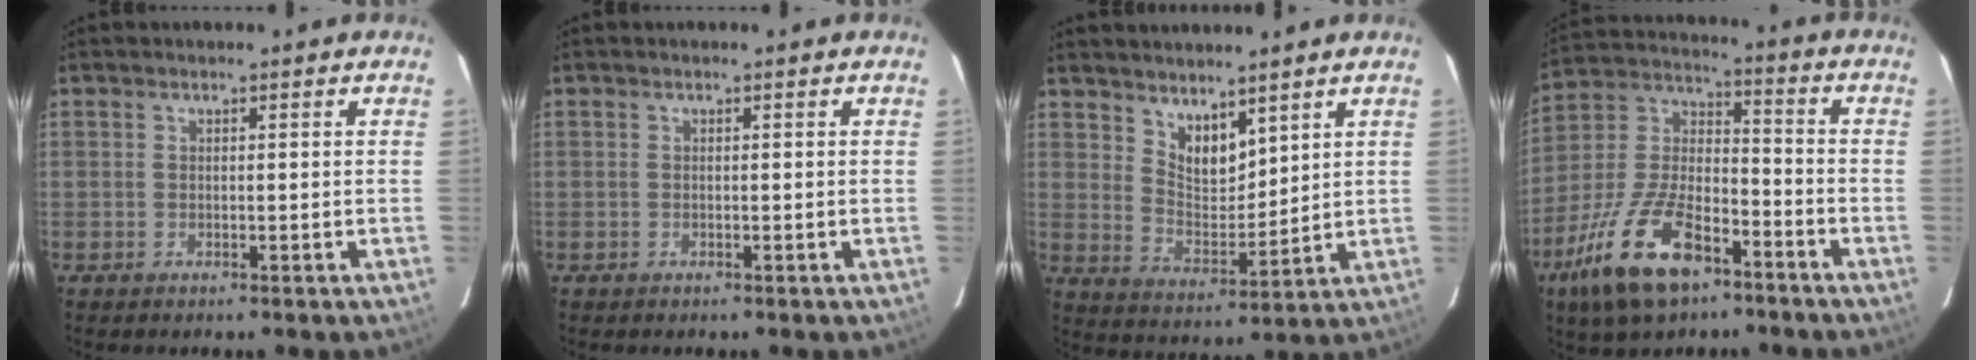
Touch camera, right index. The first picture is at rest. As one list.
[{"total": 0.0}, {"total": 7.5, "force": [5.6, 3.5, 3.6], "torque": [-0.051, -0.002, 0.110]}, {"total": 18.9, "force": [-11.0, 8.3, 12.9], "torque": [-0.274, -0.007, -0.200]}]